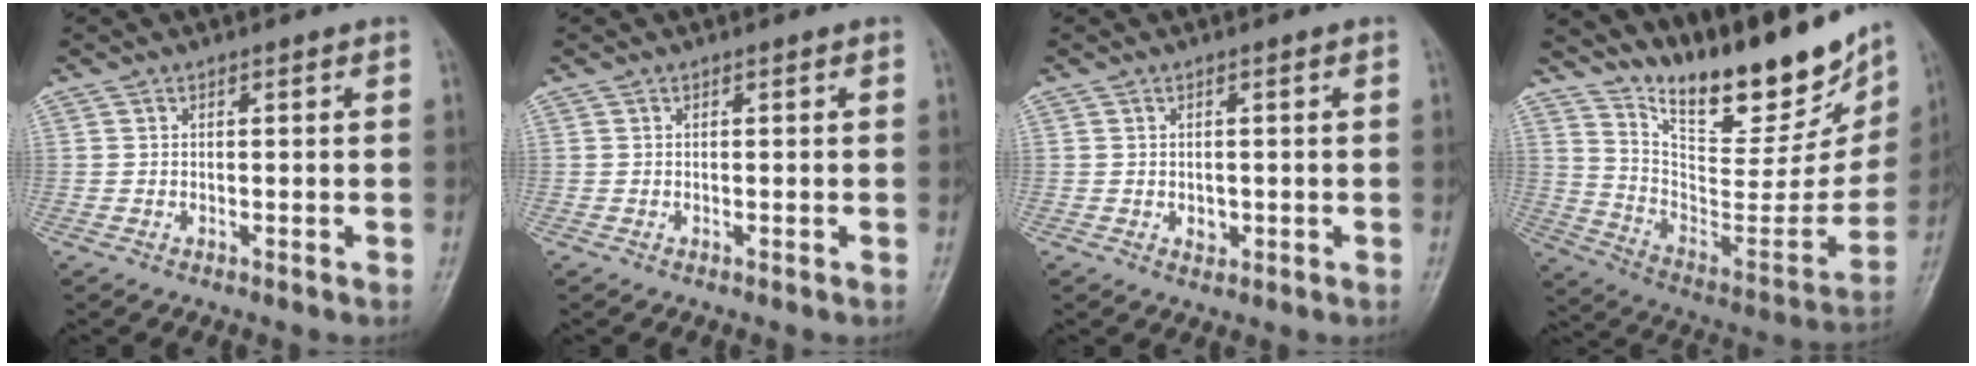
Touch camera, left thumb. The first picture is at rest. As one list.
[{"total": 0.0}, {"total": 1.6, "force": [-0.1, 1.3, 0.9], "torque": [-0.010, -0.001, 0.003]}, {"total": 25.2, "force": [19.3, 8.2, 14.0], "torque": [-0.178, -0.105, 0.307]}]